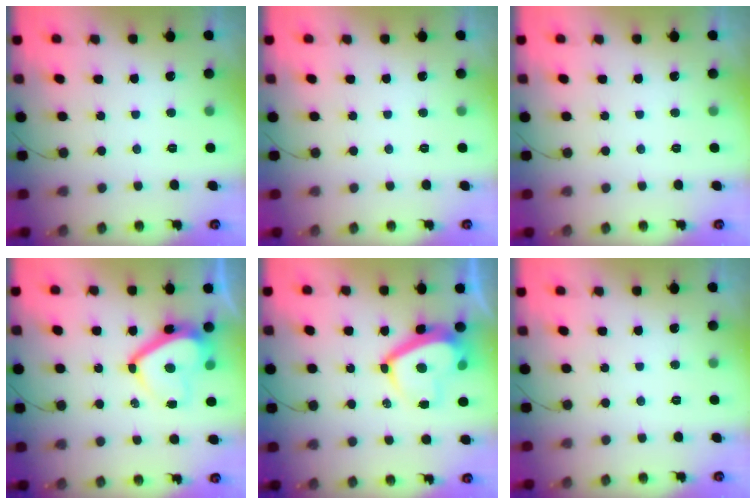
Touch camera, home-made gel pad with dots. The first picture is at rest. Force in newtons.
{"total": 0.0}
{"total": 0.0}
{"total": 12.2, "press": 12.2, "slide": 1.0}
{"total": 8.8, "press": 8.7, "slide": 1.5}
{"total": 0.0}